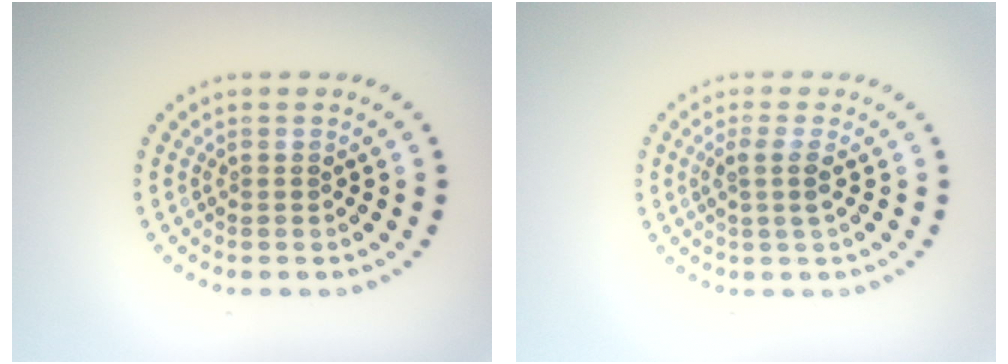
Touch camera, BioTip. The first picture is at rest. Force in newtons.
{"total": 1.8, "press": 1.5, "slide": 1.1}